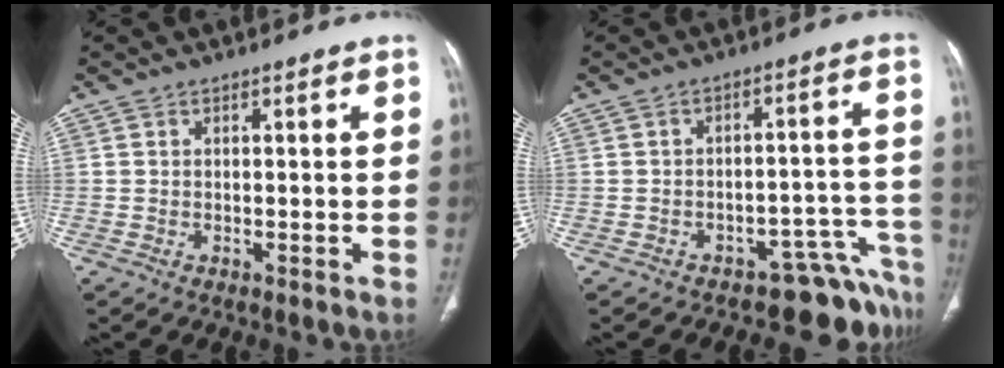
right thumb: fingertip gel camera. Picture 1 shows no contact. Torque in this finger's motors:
{"motor_torque": [1.46, -0.19, 0.33, -0.88, 0.09]}